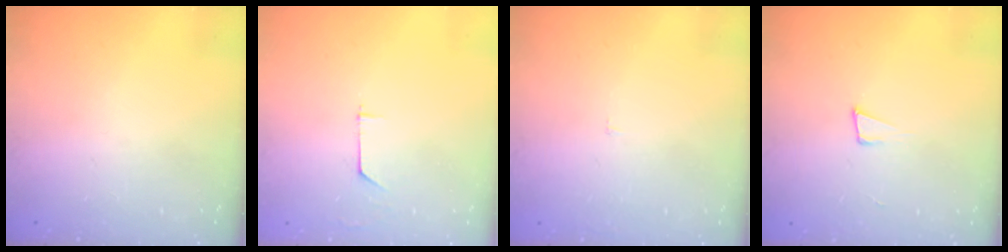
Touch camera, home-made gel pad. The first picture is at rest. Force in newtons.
{"total": 3.7, "press": 3.6, "slide": 0.4}
{"total": 1.6, "press": 1.6, "slide": 0.1}
{"total": 4.6, "press": 3.2, "slide": 3.3}